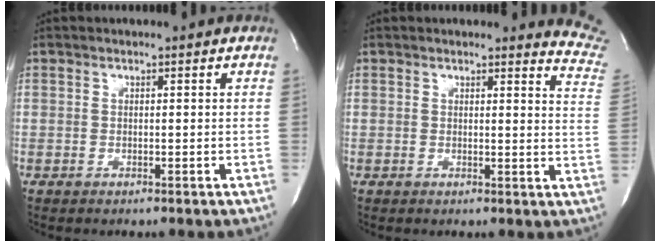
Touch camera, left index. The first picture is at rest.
{"total": 8.0, "force": [7.9, 0.3, 0.4], "torque": [0.017, -0.079, 0.048]}